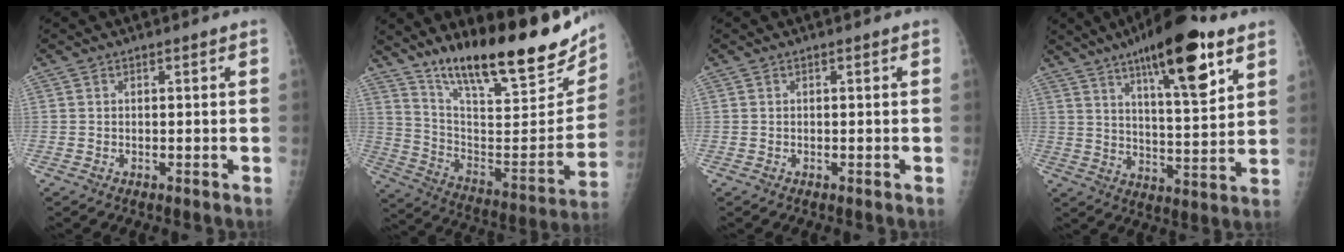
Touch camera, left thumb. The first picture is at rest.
{"total": 27.1, "force": [19.0, 6.6, 18.1], "torque": [-0.249, -0.082, 0.303]}
{"total": 0.0}
{"total": 15.1, "force": [8.3, 4.0, 12.0], "torque": [-0.161, -0.034, 0.124]}